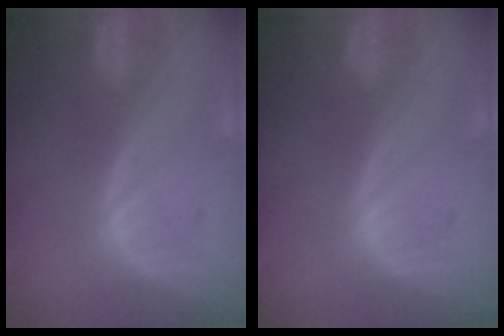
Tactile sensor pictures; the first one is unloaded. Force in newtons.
{"total": 0.0}